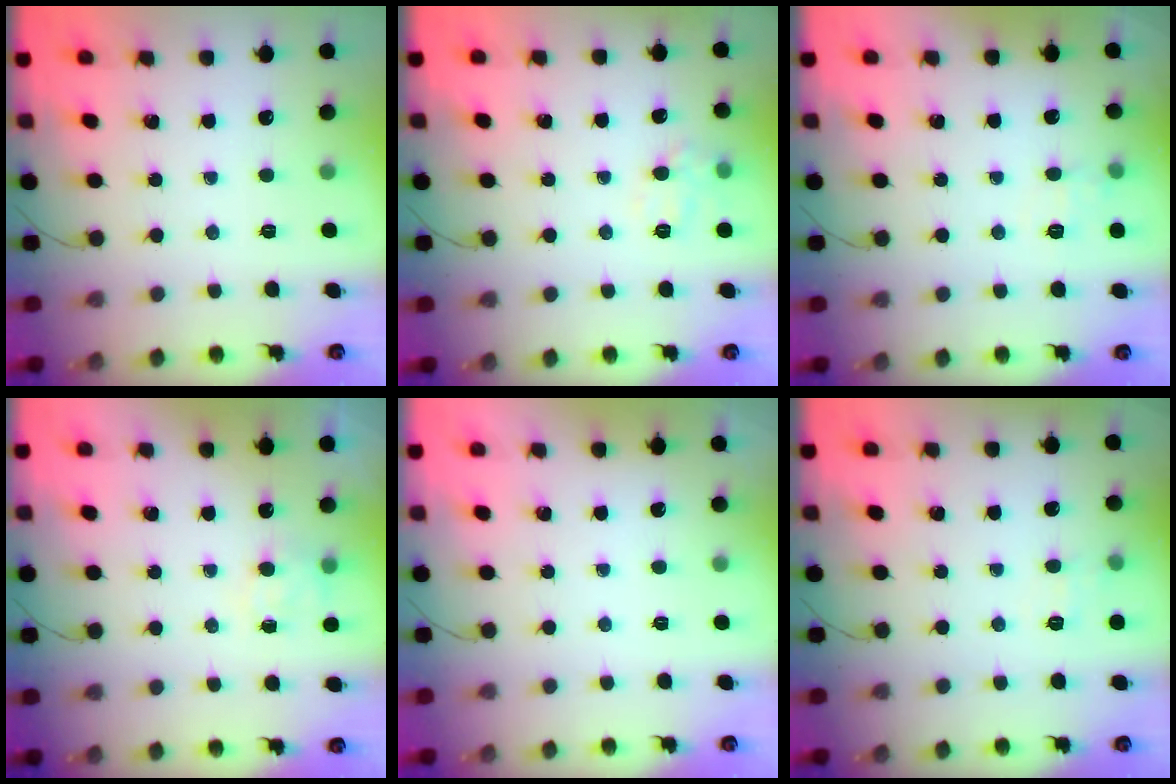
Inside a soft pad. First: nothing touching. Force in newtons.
{"total": 8.6, "press": 8.5, "slide": 1.3}
{"total": 7.6, "press": 7.4, "slide": 1.8}
{"total": 5.9, "press": 5.8, "slide": 1.3}
{"total": 1.9, "press": 1.9, "slide": 0.3}
{"total": 5.3, "press": 5.1, "slide": 1.5}